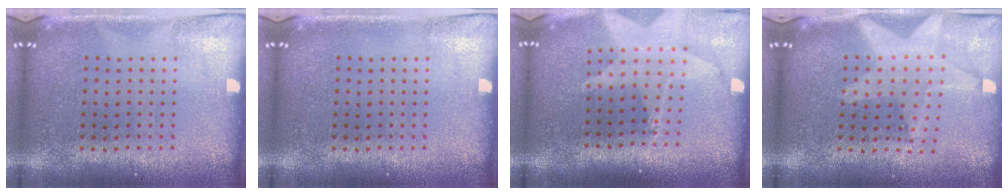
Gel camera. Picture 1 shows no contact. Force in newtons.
{"total": 0.0}
{"total": 2.0, "press": 1.6, "slide": 1.3}
{"total": 2.3, "press": 1.9, "slide": 1.3}